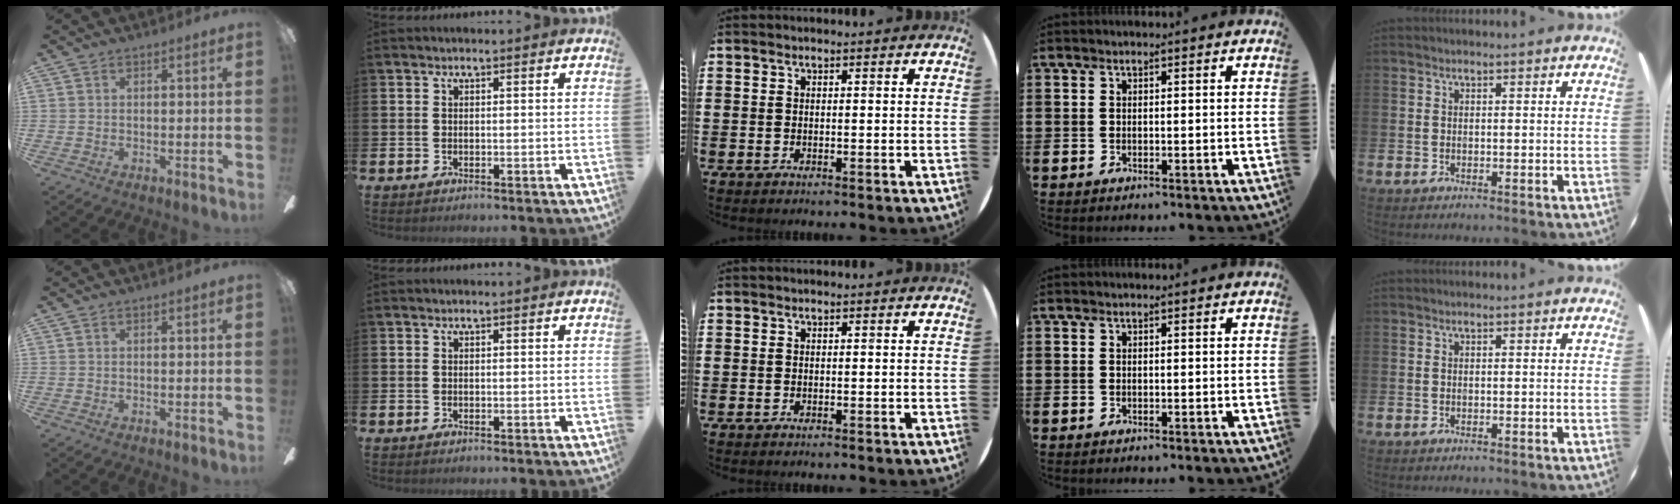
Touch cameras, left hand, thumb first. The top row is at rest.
{}